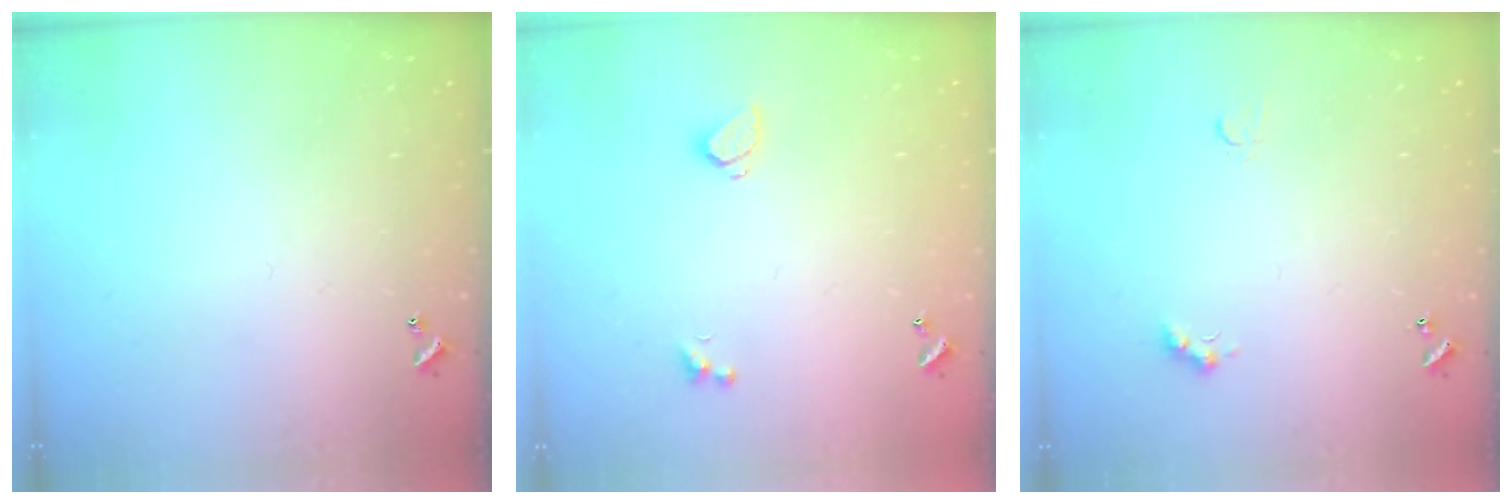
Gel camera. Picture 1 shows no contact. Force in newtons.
{"total": 0.8, "press": 0.6, "slide": 0.4}
{"total": 2.4, "press": 2.3, "slide": 0.5}